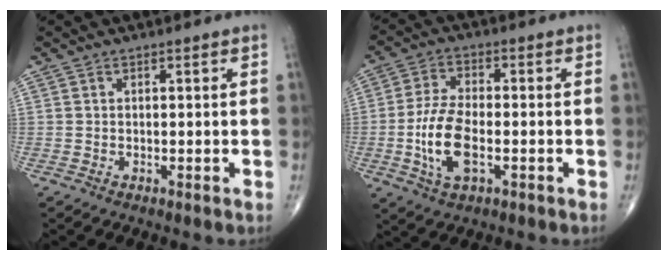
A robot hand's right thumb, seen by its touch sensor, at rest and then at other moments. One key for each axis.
{"total": 10.1, "fx": -2.3, "fy": 4.8, "fz": 8.6, "tx": -0.177, "ty": 0.009, "tz": -0.045}